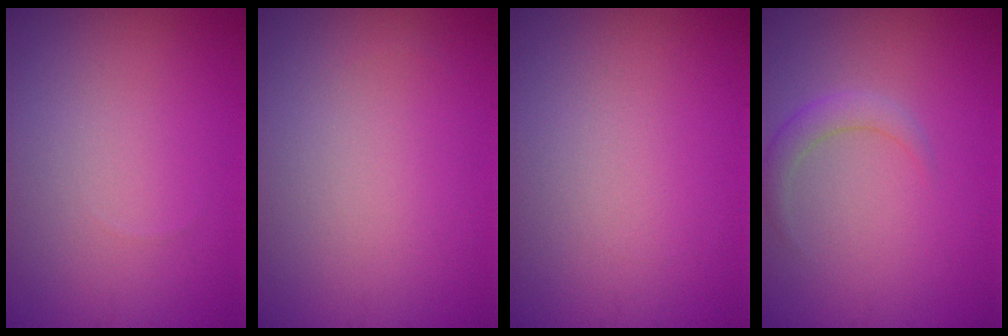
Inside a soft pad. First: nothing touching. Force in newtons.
{"total": 0.0}
{"total": 0.0}
{"total": 1.7, "press": 1.7, "slide": 0.0}